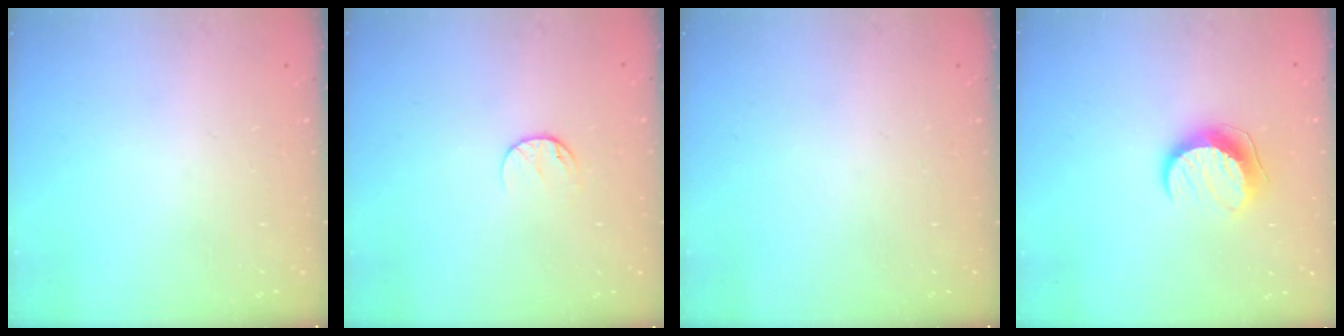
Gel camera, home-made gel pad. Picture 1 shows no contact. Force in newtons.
{"total": 6.8, "press": 6.8, "slide": 0.4}
{"total": 0.0}
{"total": 9.5, "press": 9.5, "slide": 0.2}